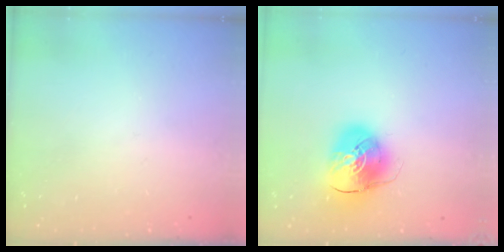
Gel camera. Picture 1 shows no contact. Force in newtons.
{"total": 11.2, "press": 11.0, "slide": 1.9}